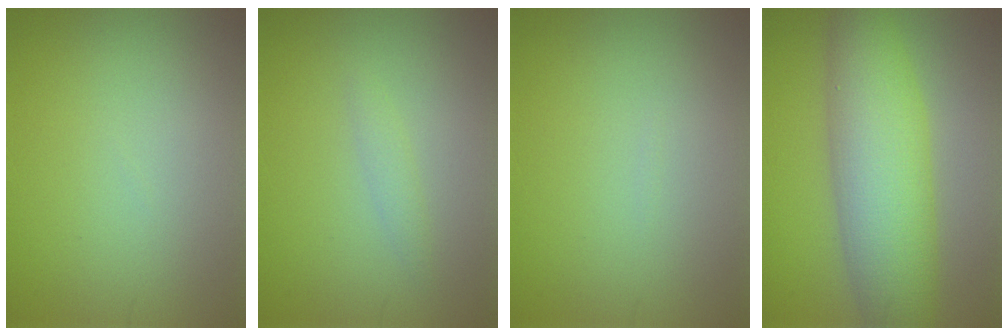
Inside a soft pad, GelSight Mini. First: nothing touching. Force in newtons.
{"total": 1.0, "press": 1.0, "slide": 0.1}
{"total": 0.0}
{"total": 8.3, "press": 8.3, "slide": 0.1}